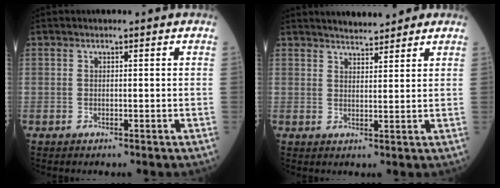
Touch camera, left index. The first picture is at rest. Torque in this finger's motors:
{"motor_torque": [0.17, -0.20, 0.13, 0.02]}